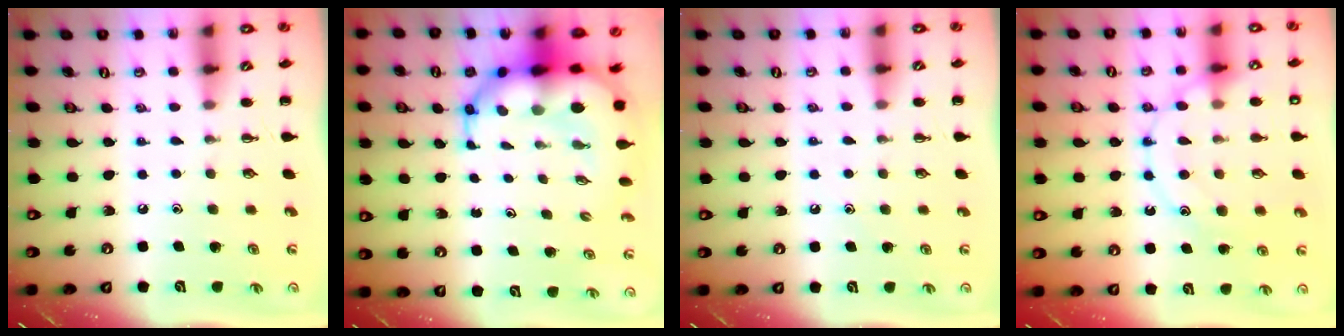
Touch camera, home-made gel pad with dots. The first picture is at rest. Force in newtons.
{"total": 12.4, "press": 12.0, "slide": 3.1}
{"total": 7.5, "press": 7.3, "slide": 1.4}
{"total": 14.2, "press": 14.2, "slide": 0.8}